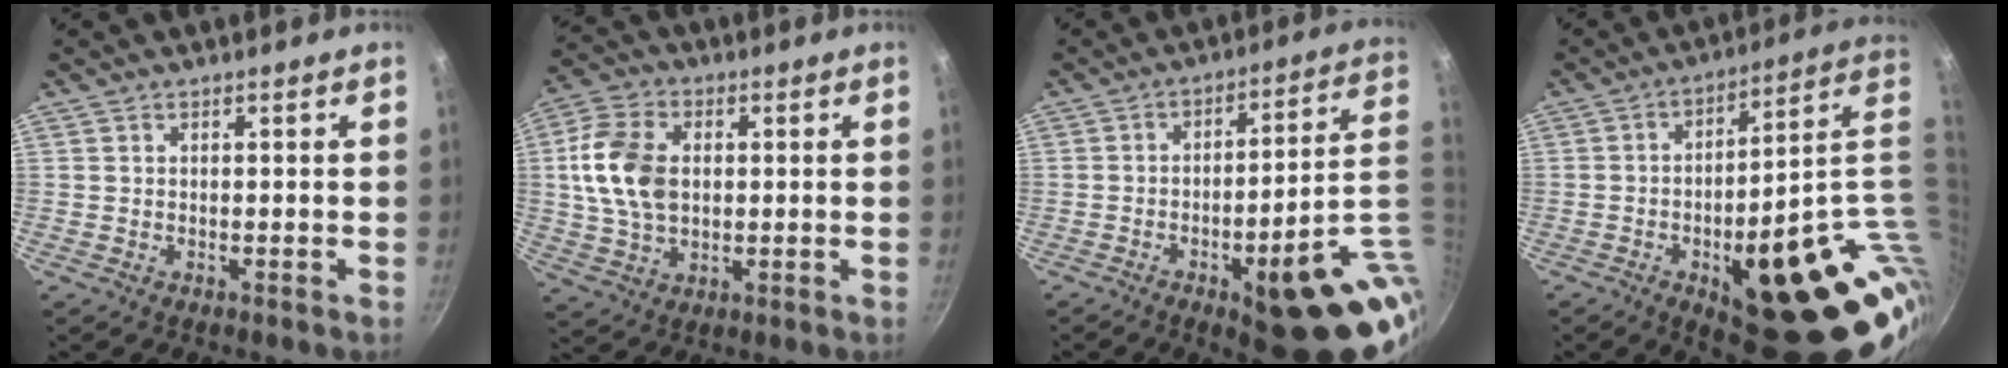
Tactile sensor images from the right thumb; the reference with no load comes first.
{"total": 12.7, "force": [1.2, 8.8, 9.2], "torque": [-0.163, 0.008, 0.017]}
{"total": 21.9, "force": [-4.3, 6.1, 20.7], "torque": [-0.220, 0.015, -0.044]}
{"total": 29.2, "force": [-2.0, 10.9, 27.0], "torque": [-0.307, 0.001, -0.004]}